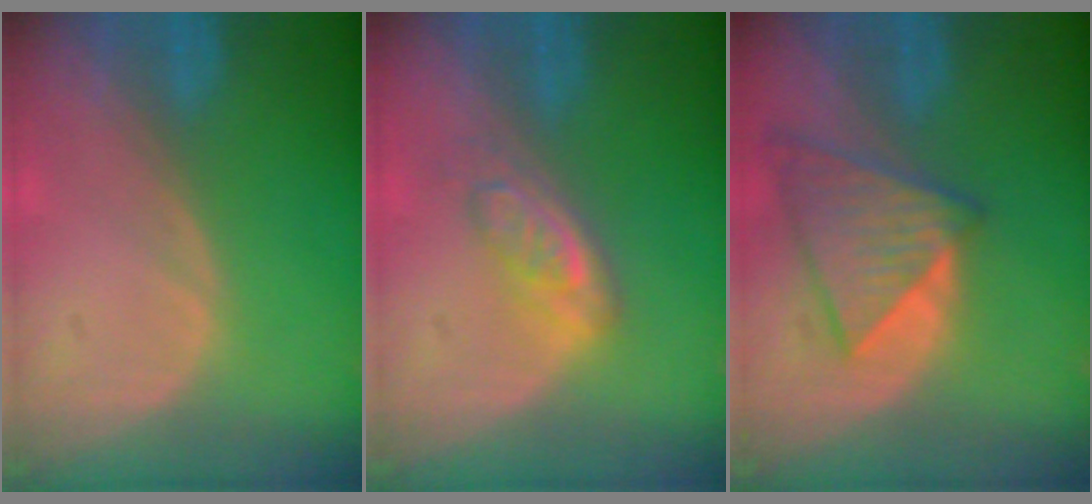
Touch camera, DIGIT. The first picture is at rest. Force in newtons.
{"total": 4.3, "press": 4.2, "slide": 0.8}
{"total": 8.0, "press": 7.2, "slide": 3.5}